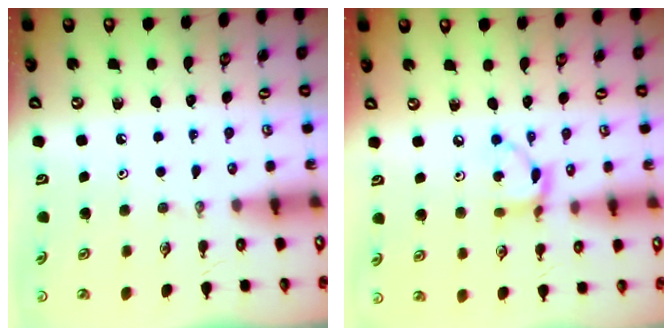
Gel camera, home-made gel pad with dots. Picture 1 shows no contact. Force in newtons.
{"total": 6.2, "press": 6.2, "slide": 0.3}